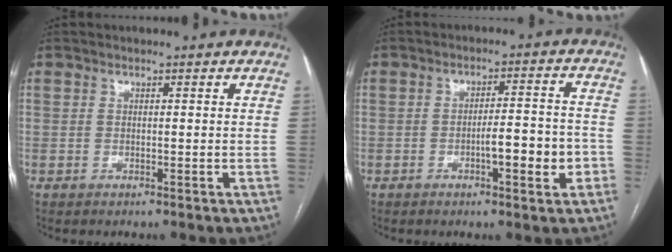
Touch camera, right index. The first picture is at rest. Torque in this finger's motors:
{"motor_torque": [0.84, -0.15, 0.26, 0.08]}